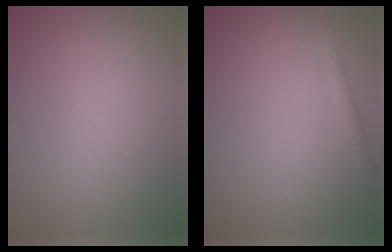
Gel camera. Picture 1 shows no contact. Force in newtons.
{"total": 1.4, "press": 1.4, "slide": 0.0}